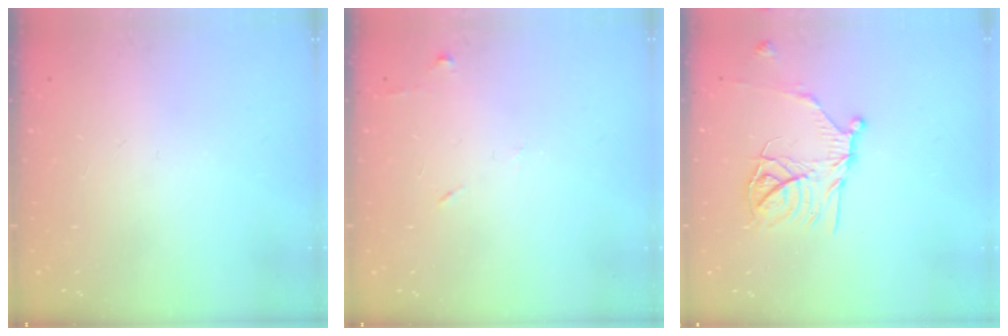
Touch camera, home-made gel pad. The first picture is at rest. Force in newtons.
{"total": 6.3, "press": 6.2, "slide": 0.7}
{"total": 15.9, "press": 15.9, "slide": 1.5}